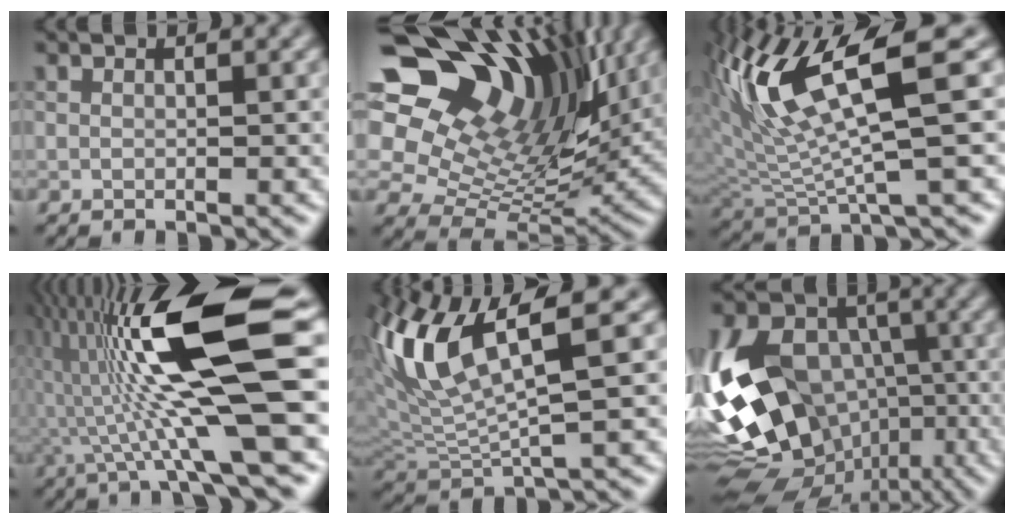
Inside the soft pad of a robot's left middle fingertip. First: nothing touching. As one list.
[{"total": 14.7, "force": [7.5, 9.3, 8.6], "torque": [-0.174, 0.042, 0.132]}, {"total": 9.1, "force": [2.6, 2.0, 8.5], "torque": [-0.159, 0.008, 0.057]}, {"total": 13.1, "force": [-0.1, 2.1, 13.0], "torque": [-0.236, 0.024, 0.001]}, {"total": 8.1, "force": [2.2, 2.1, 7.5], "torque": [-0.164, 0.009, 0.050]}, {"total": 15.8, "force": [-3.9, 11.4, 10.2], "torque": [-0.195, 0.013, -0.064]}]